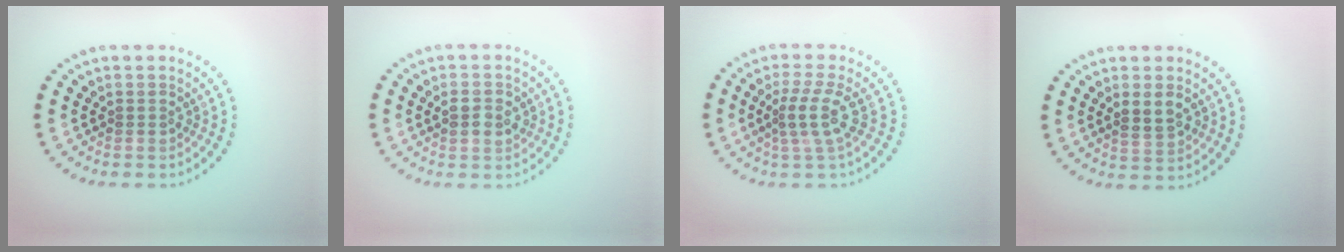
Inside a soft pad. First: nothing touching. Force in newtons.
{"total": 2.2, "press": 2.2, "slide": 0.3}
{"total": 2.9, "press": 2.3, "slide": 1.8}
{"total": 2.5, "press": 2.4, "slide": 0.5}